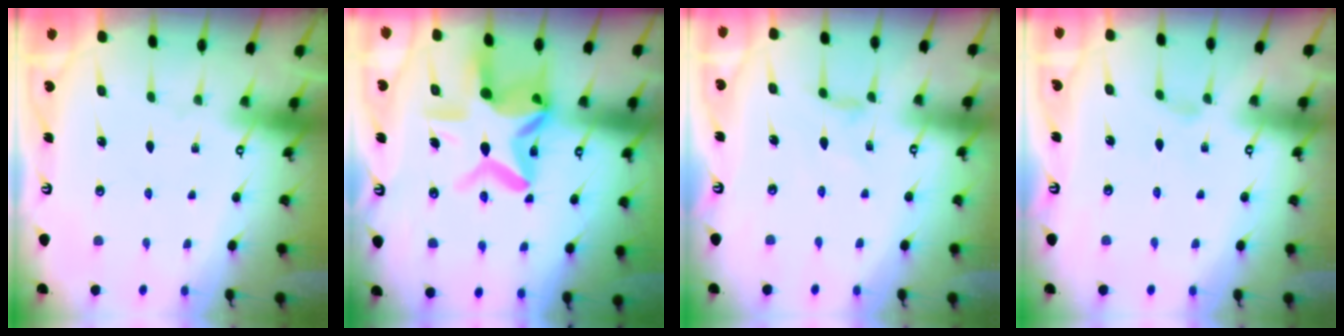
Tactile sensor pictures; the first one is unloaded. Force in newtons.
{"total": 16.4, "press": 16.4, "slide": 1.3}
{"total": 2.8, "press": 2.8, "slide": 0.3}
{"total": 1.8, "press": 1.8, "slide": 0.4}